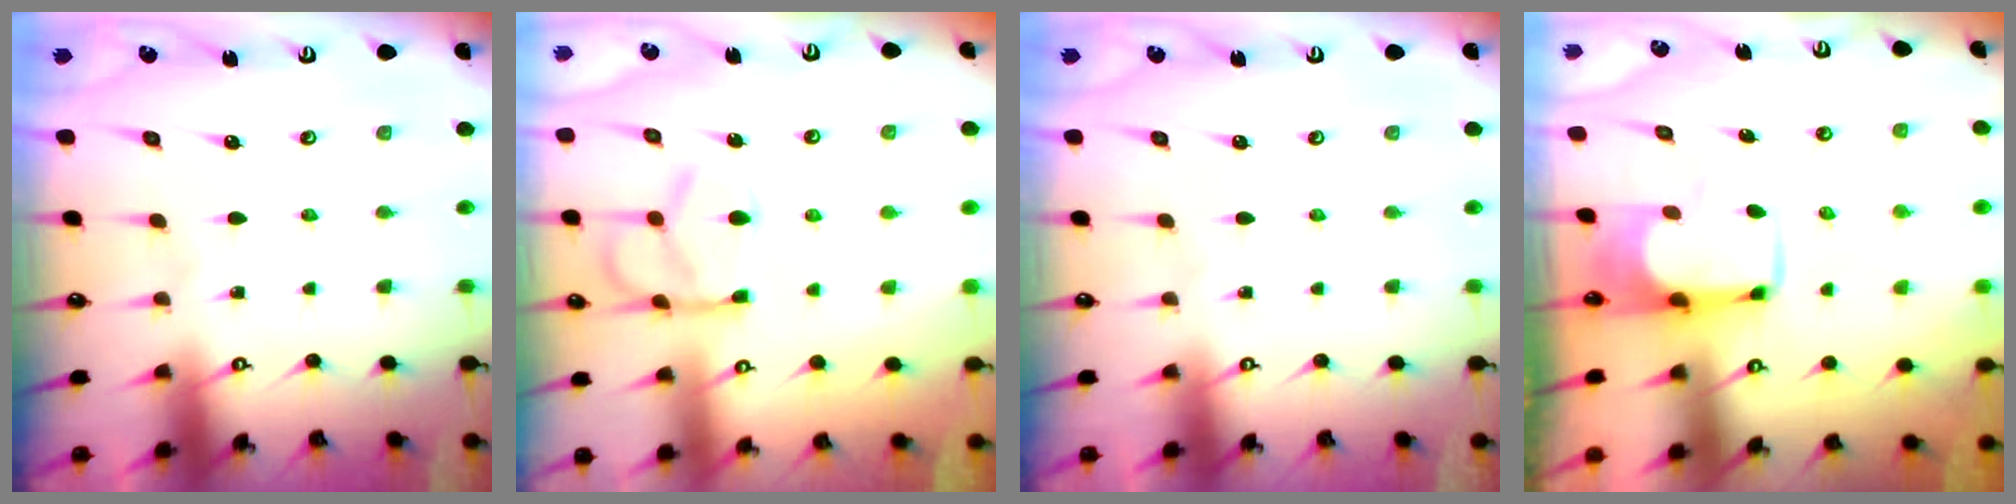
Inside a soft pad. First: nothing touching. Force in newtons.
{"total": 12.2, "press": 12.2, "slide": 1.3}
{"total": 0.0}
{"total": 3.2, "press": 3.1, "slide": 0.5}